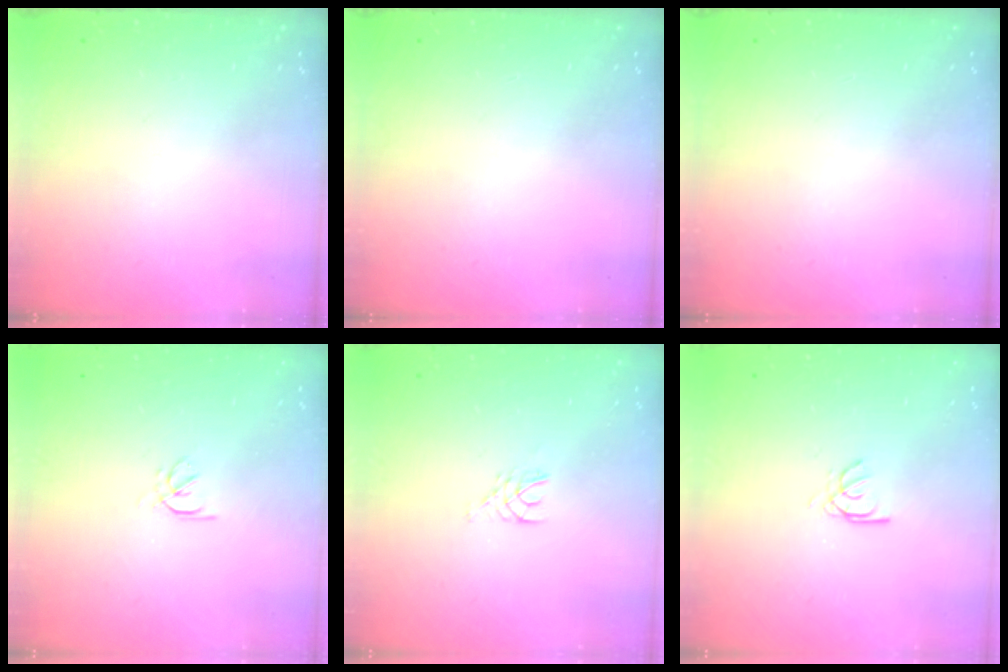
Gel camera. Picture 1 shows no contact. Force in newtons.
{"total": 0.0}
{"total": 0.0}
{"total": 1.6, "press": 1.5, "slide": 0.5}
{"total": 2.5, "press": 2.5, "slide": 0.2}
{"total": 2.6, "press": 2.6, "slide": 0.3}